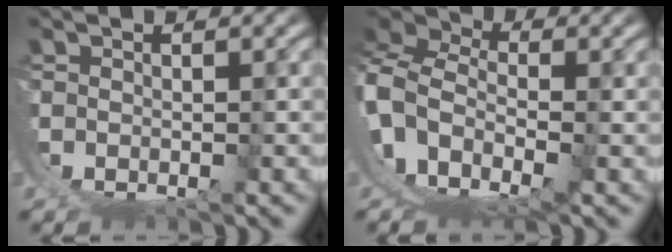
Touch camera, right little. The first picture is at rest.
{"total": 13.8, "force": [-0.3, 11.5, 7.7], "torque": [-0.196, -0.035, -0.016]}